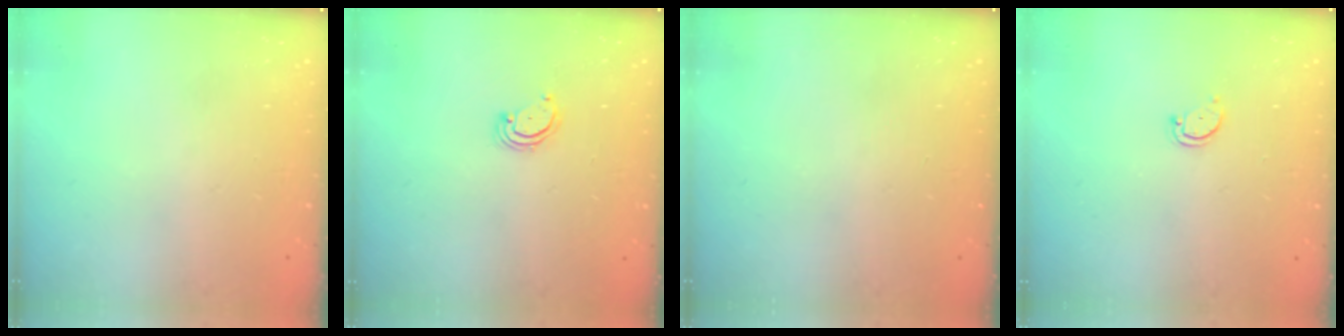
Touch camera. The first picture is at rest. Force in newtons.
{"total": 2.3, "press": 2.2, "slide": 0.2}
{"total": 0.0}
{"total": 2.3, "press": 2.3, "slide": 0.4}